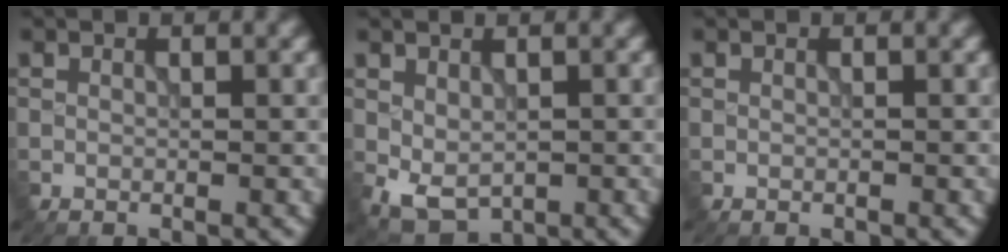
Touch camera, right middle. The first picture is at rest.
{"total": 3.3, "force": [-0.3, 2.2, 2.5], "torque": [-0.047, -0.013, 0.001]}
{"total": 0.0}